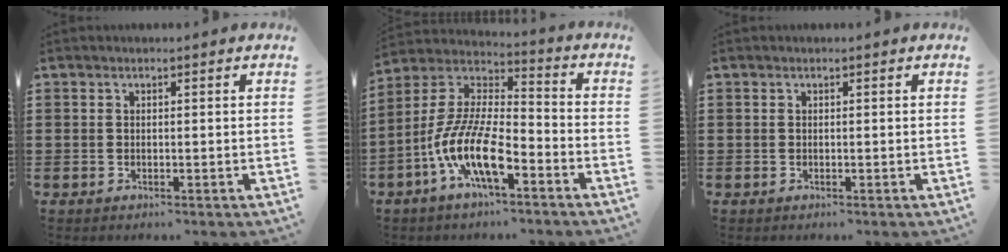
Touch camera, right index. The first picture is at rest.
{"total": 11.5, "force": [-6.1, 3.8, 9.0], "torque": [-0.215, -0.014, -0.121]}
{"total": 0.0}